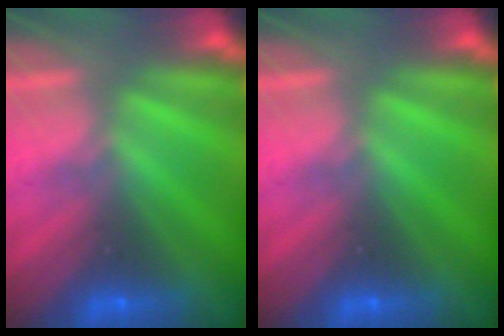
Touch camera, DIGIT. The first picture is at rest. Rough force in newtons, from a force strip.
{"total": 0.0}